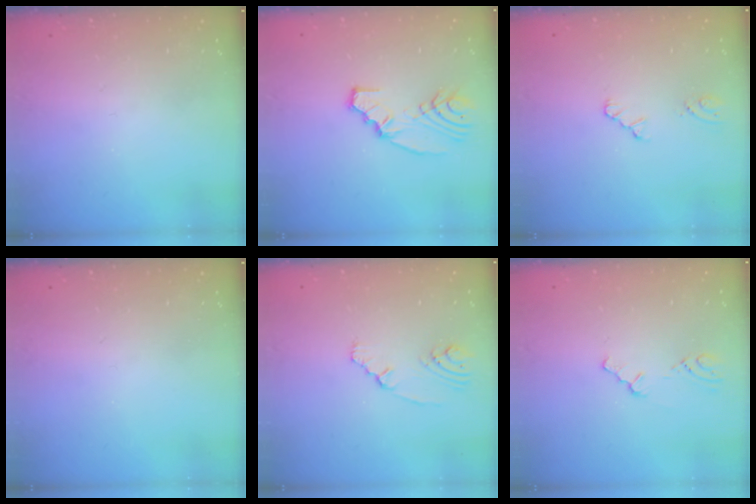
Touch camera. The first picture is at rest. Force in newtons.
{"total": 9.0, "press": 8.2, "slide": 3.7}
{"total": 1.9, "press": 1.9, "slide": 0.3}
{"total": 0.0}
{"total": 2.2, "press": 2.1, "slide": 0.6}
{"total": 1.3, "press": 1.3, "slide": 0.2}